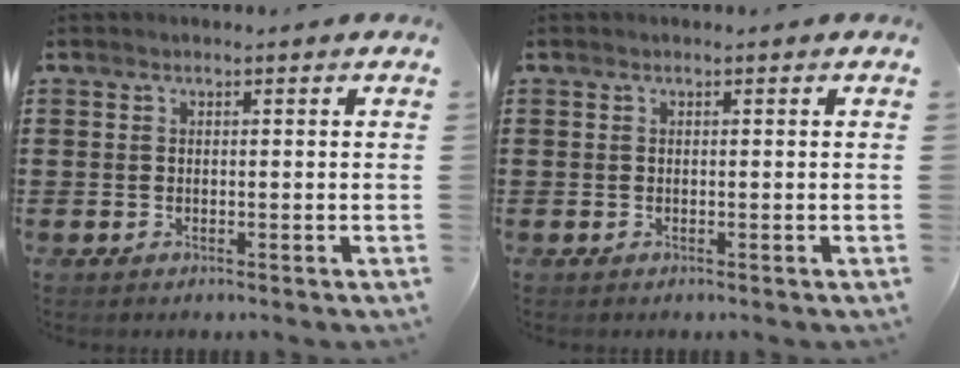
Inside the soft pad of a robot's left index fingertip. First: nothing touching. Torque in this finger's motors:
{"motor_torque": [0.00, 0.00, 0.00, 0.01]}